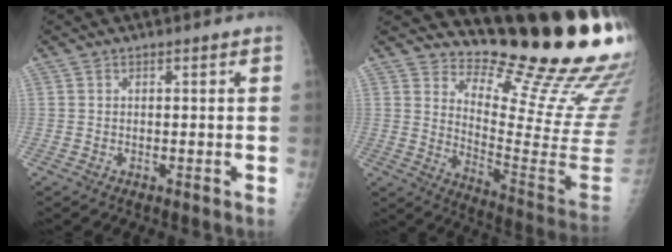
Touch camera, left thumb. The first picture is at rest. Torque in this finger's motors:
{"motor_torque": [0.74, 0.27, 0.36, -2.34, 0.01]}